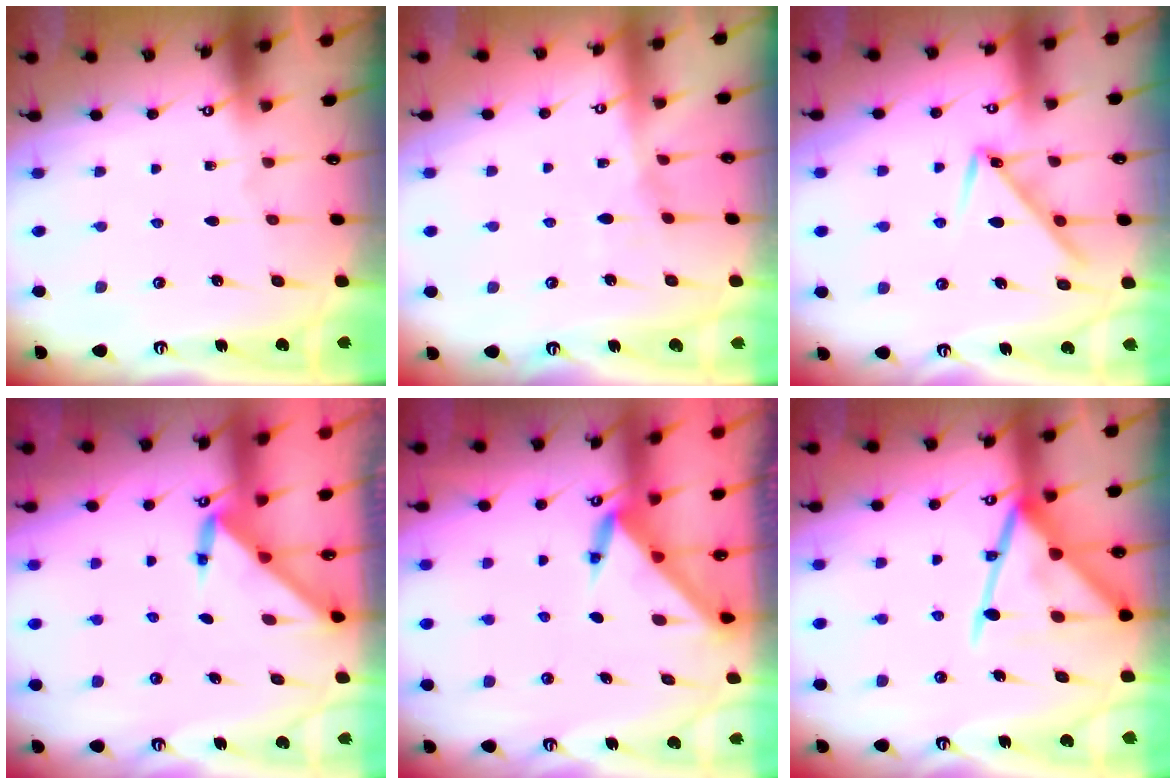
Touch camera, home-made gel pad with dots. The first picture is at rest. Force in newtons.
{"total": 6.1, "press": 6.1, "slide": 0.4}
{"total": 9.8, "press": 9.8, "slide": 0.6}
{"total": 3.3, "press": 3.3, "slide": 0.2}
{"total": 3.2, "press": 3.2, "slide": 0.2}
{"total": 17.5, "press": 17.4, "slide": 1.5}